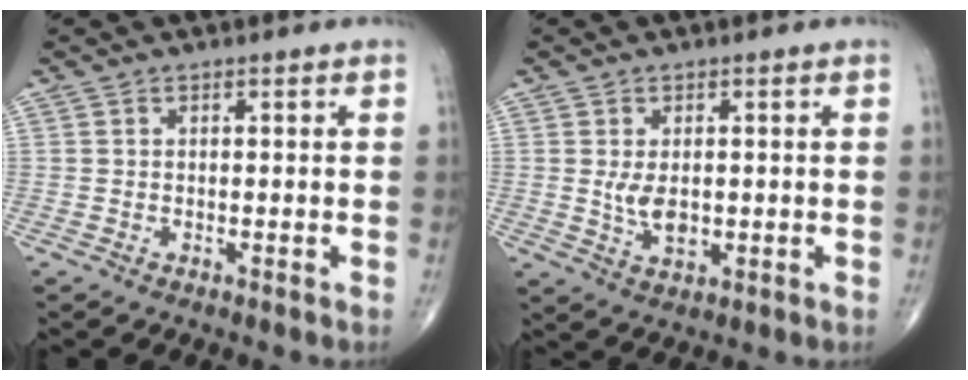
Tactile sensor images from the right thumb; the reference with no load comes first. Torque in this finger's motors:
{"motor_torque": [0.80, 1.04, 0.21, 0.17, 0.10]}